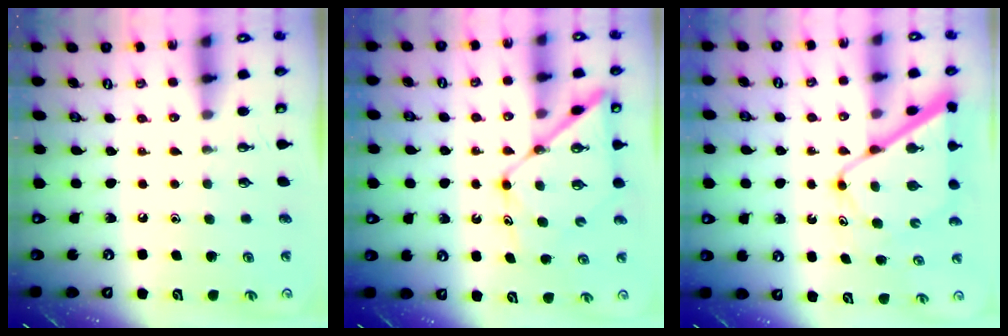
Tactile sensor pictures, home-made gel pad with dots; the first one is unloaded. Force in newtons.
{"total": 11.2, "press": 11.1, "slide": 1.0}
{"total": 11.6, "press": 11.5, "slide": 1.0}